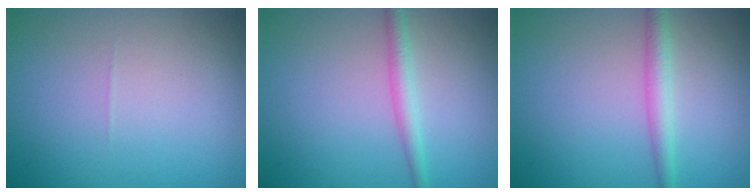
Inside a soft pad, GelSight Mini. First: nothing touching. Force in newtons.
{"total": 2.1, "press": 2.1, "slide": 0.0}
{"total": 2.3, "press": 2.3, "slide": 0.0}